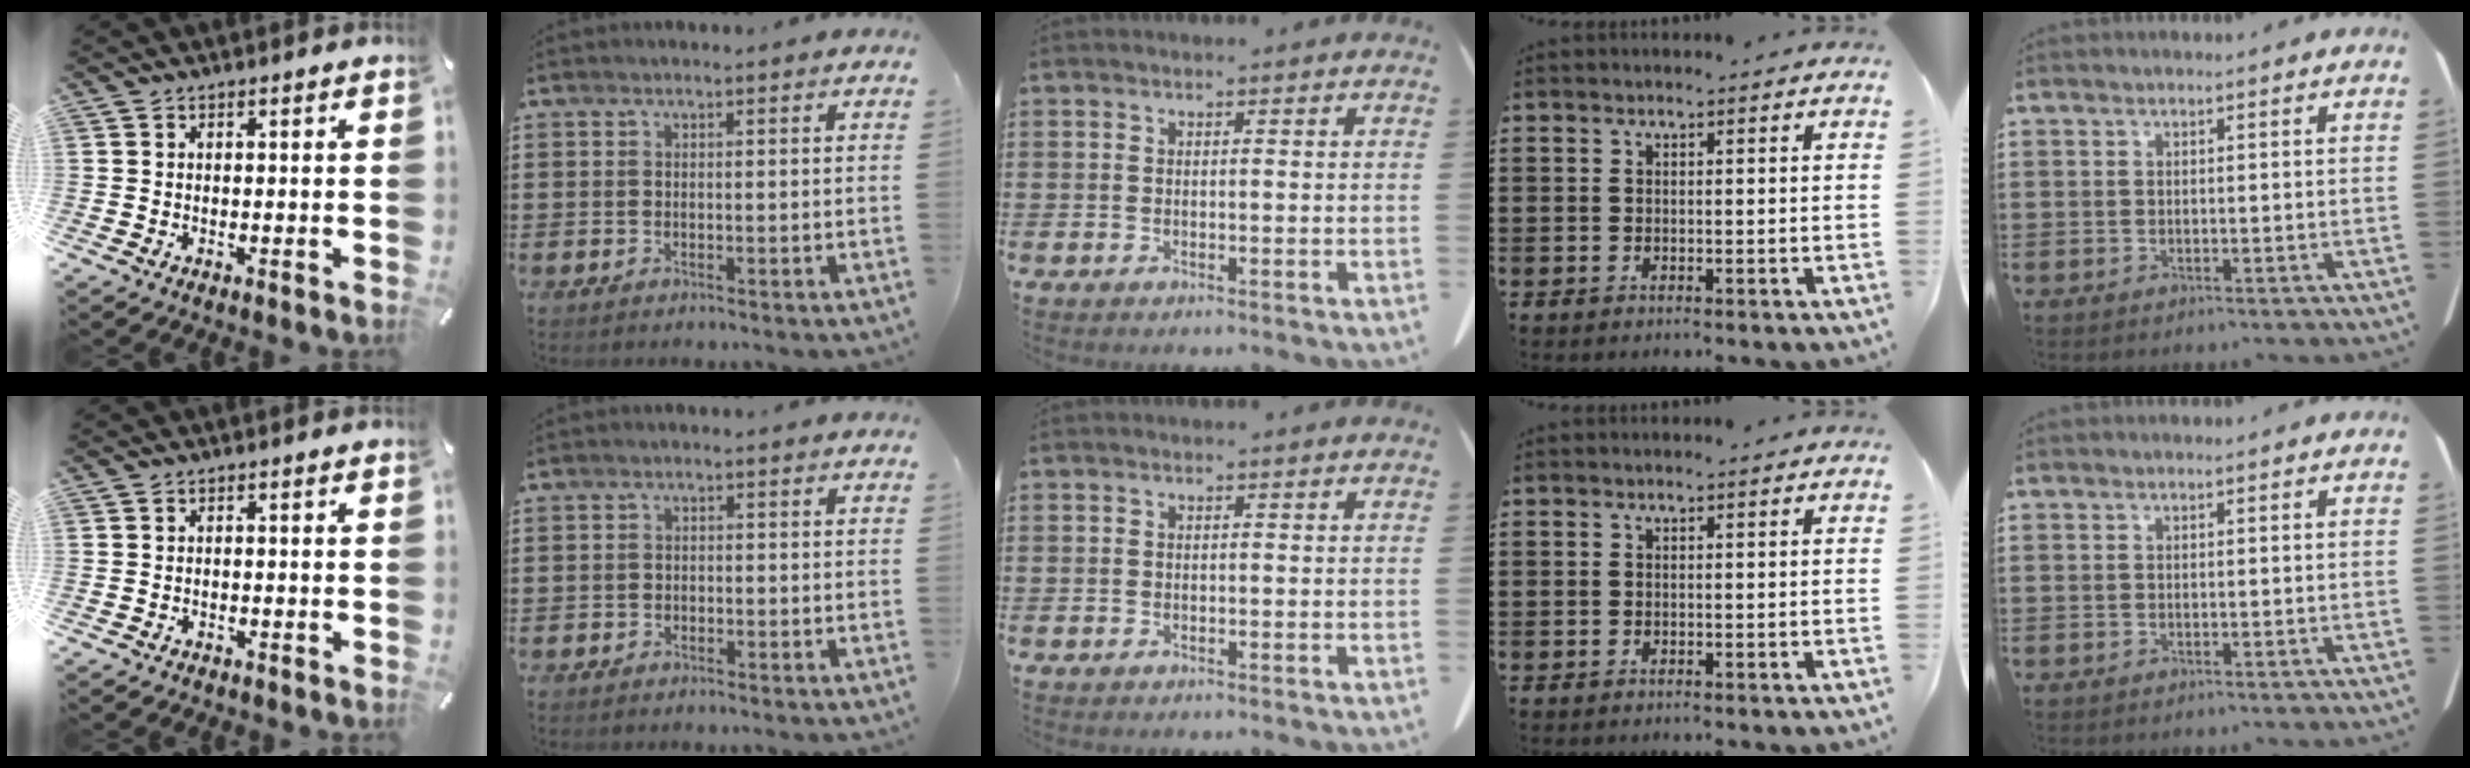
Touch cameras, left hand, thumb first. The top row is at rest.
{"thumb": {"total": 0.6, "force": [-0.5, 0.3, -0.1], "torque": [-0.001, 0.000, -0.011]}, "index": {"total": 1.2, "force": [-1.1, 0.5, 0.0], "torque": [-0.005, 0.003, -0.025]}}